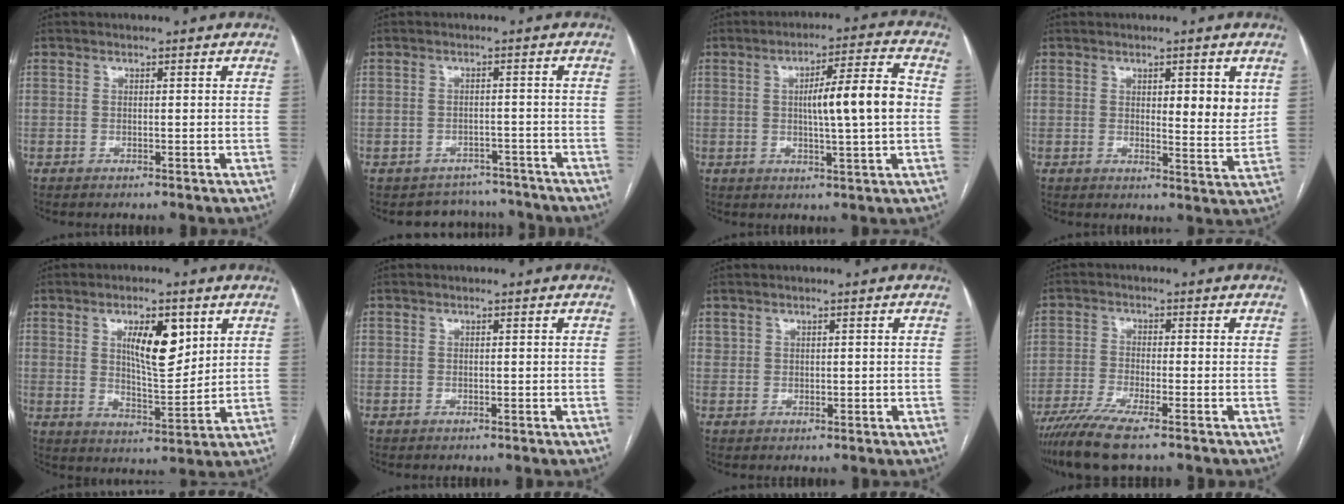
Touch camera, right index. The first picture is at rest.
{"total": 5.4, "force": [-4.8, 2.4, -1.0], "torque": [0.019, 0.025, -0.061]}
{"total": 10.6, "force": [0.5, 0.5, 10.6], "torque": [-0.166, 0.013, 0.007]}
{"total": 6.1, "force": [2.0, 1.5, 5.5], "torque": [-0.071, -0.015, 0.024]}
{"total": 9.6, "force": [3.8, 3.1, 8.3], "torque": [-0.138, -0.001, 0.070]}
{"total": 0.0}
{"total": 1.1, "force": [0.7, 0.7, 0.4], "torque": [-0.005, 0.000, 0.018]}
{"total": 7.8, "force": [-5.9, 0.1, 5.1], "torque": [-0.094, -0.018, -0.106]}